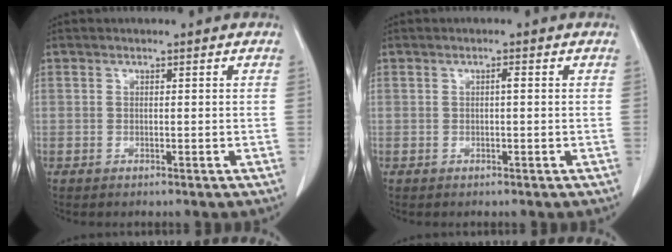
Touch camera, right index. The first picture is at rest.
{"total": 0.7, "force": [0.0, 0.1, 0.7], "torque": [-0.013, 0.002, 0.001]}